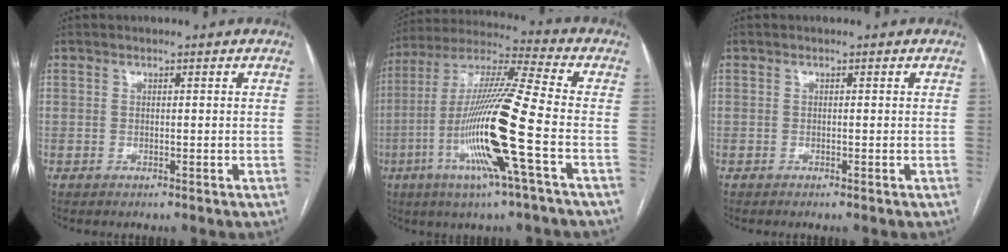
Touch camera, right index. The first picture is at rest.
{"total": 17.9, "force": [-5.2, -0.7, 17.1], "torque": [-0.342, -0.014, -0.109]}
{"total": 0.0}